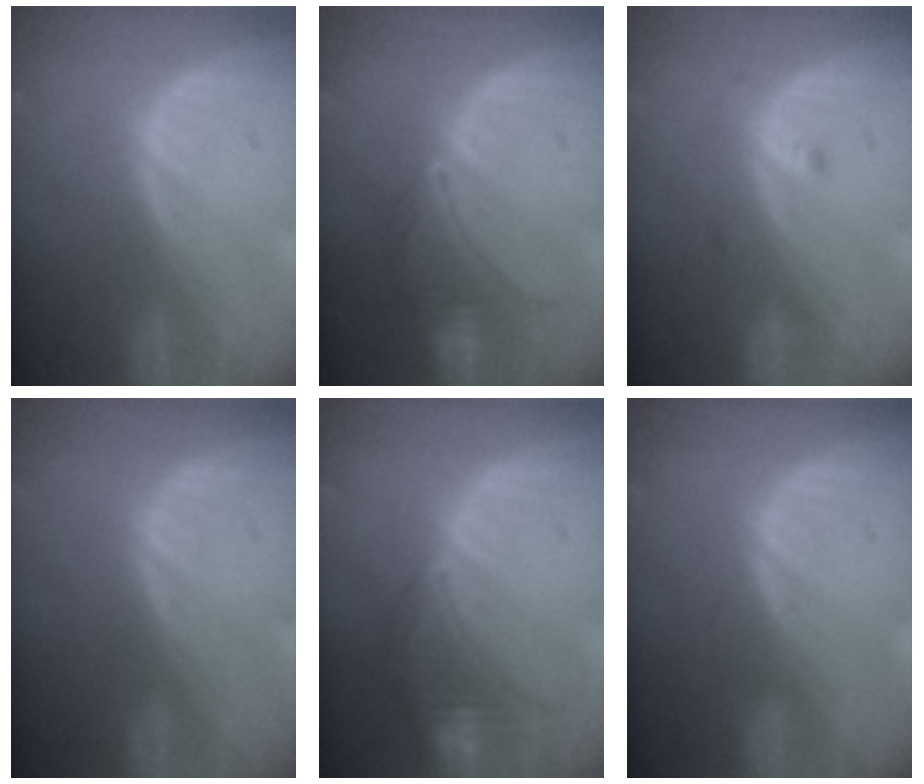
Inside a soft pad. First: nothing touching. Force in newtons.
{"total": 6.6, "press": 6.5, "slide": 0.6}
{"total": 1.3, "press": 1.3, "slide": 0.0}
{"total": 0.0}
{"total": 8.0, "press": 7.4, "slide": 3.0}
{"total": 0.6, "press": 0.6, "slide": 0.2}